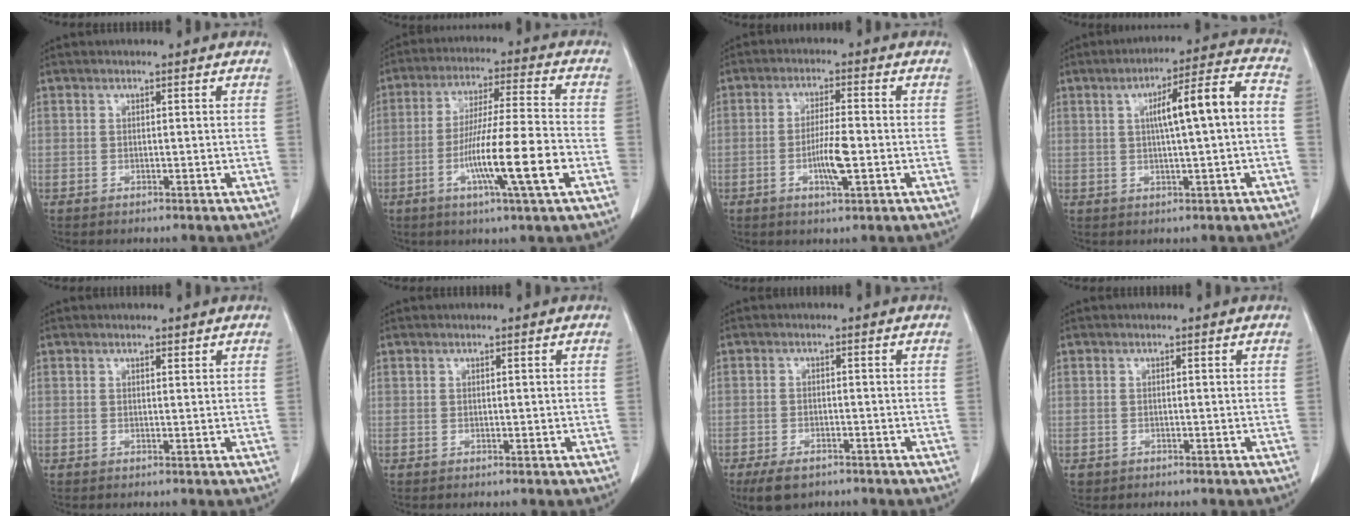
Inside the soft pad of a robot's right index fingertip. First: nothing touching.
{"total": 13.1, "force": [-4.2, -0.3, 12.4], "torque": [-0.219, -0.008, -0.077]}
{"total": 5.7, "force": [-1.4, 0.7, 5.5], "torque": [-0.102, -0.003, -0.023]}
{"total": 10.0, "force": [0.9, 0.7, 9.9], "torque": [-0.148, 0.027, 0.015]}
{"total": 0.7, "force": [0.6, 0.2, 0.2], "torque": [-0.004, -0.002, 0.011]}
{"total": 0.0}
{"total": 4.7, "force": [-3.4, 2.3, 2.4], "torque": [-0.041, -0.006, -0.050]}
{"total": 1.0, "force": [-0.2, 0.9, -0.1], "torque": [0.008, 0.007, -0.003]}